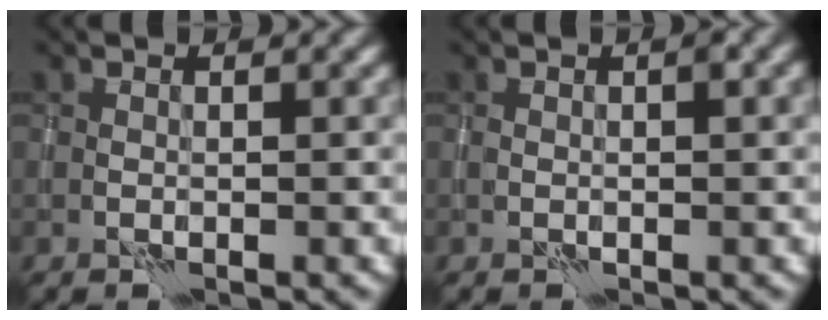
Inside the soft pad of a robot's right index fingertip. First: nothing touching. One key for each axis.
{"total": 1.3, "fx": 0.2, "fy": 0.2, "fz": 1.2, "tx": -0.018, "ty": 0.002, "tz": 0.004}